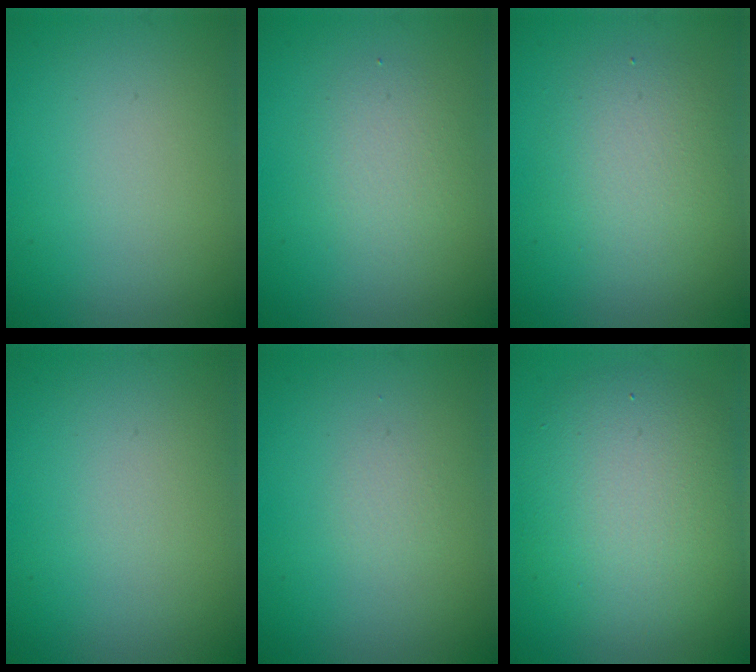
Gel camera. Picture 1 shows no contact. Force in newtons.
{"total": 2.3, "press": 2.3, "slide": 0.1}
{"total": 2.0, "press": 2.0, "slide": 0.2}
{"total": 1.6, "press": 1.6, "slide": 0.0}
{"total": 0.6, "press": 0.6, "slide": 0.0}
{"total": 7.6, "press": 7.6, "slide": 0.2}